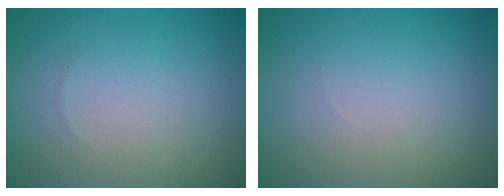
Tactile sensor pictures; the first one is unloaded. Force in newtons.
{"total": 0.0}